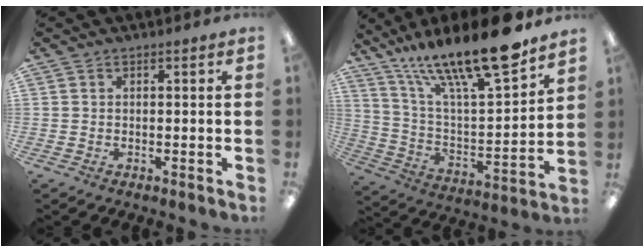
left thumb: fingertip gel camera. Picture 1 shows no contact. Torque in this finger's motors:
{"motor_torque": [0.60, 0.34, 1.50, -1.29, 0.24]}